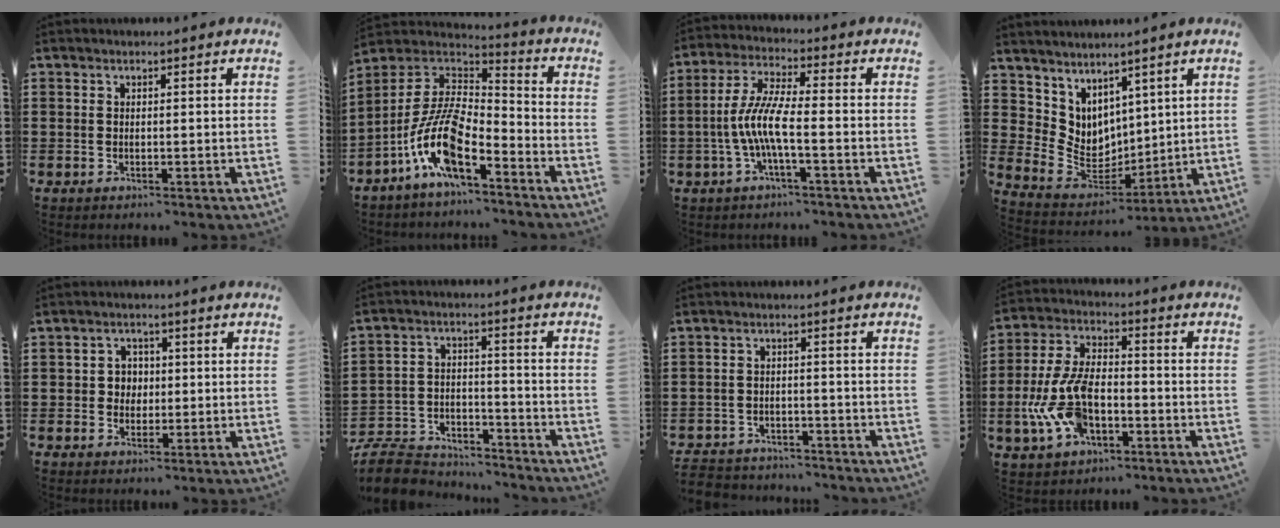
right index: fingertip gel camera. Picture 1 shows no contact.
{"total": 12.2, "force": [-6.7, 3.9, 9.4], "torque": [-0.223, -0.011, -0.139]}
{"total": 7.3, "force": [-2.4, 1.2, 6.7], "torque": [-0.158, -0.013, -0.054]}
{"total": 6.0, "force": [4.0, 4.6, 0.0], "torque": [-0.043, -0.040, 0.081]}
{"total": 3.2, "force": [0.0, 2.9, 1.2], "torque": [-0.035, 0.010, -0.004]}
{"total": 9.0, "force": [-8.6, 2.0, 1.6], "torque": [-0.044, 0.018, -0.172]}
{"total": 3.4, "force": [-3.4, 0.4, -0.2], "torque": [-0.004, -0.002, -0.073]}
{"total": 11.2, "force": [-3.4, 5.8, 9.0], "torque": [-0.226, -0.008, -0.069]}